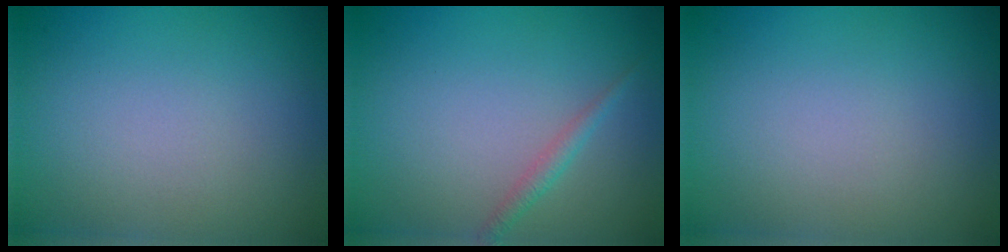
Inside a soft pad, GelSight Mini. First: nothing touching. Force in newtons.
{"total": 1.1, "press": 1.1, "slide": 0.0}
{"total": 0.0}